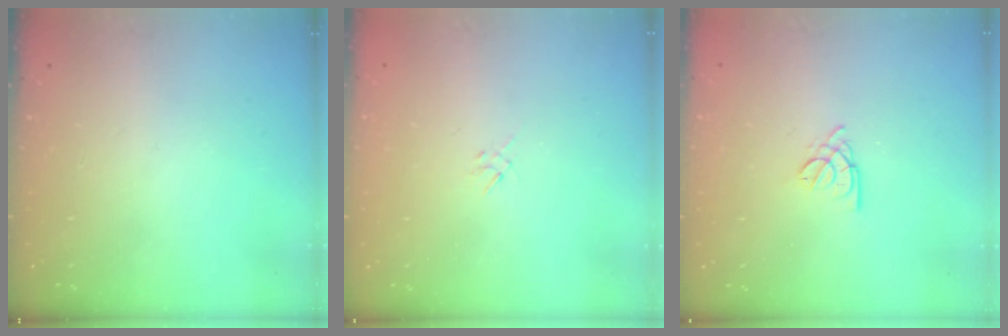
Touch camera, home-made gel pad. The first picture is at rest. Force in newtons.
{"total": 1.3, "press": 1.2, "slide": 0.5}
{"total": 2.6, "press": 2.6, "slide": 0.6}